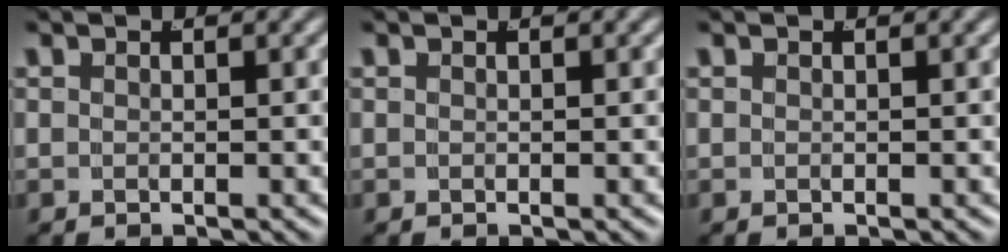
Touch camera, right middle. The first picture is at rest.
{"total": 0.0}
{"total": 0.0}